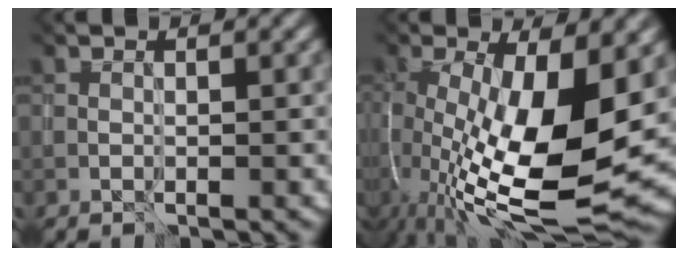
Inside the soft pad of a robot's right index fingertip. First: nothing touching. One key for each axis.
{"total": 14.8, "fx": -1.2, "fy": 6.1, "fz": 13.4, "tx": -0.249, "ty": -0.022, "tz": 0.008}